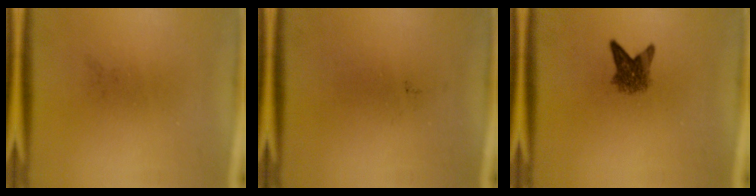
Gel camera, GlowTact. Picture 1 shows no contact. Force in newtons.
{"total": 0.0}
{"total": 3.5}